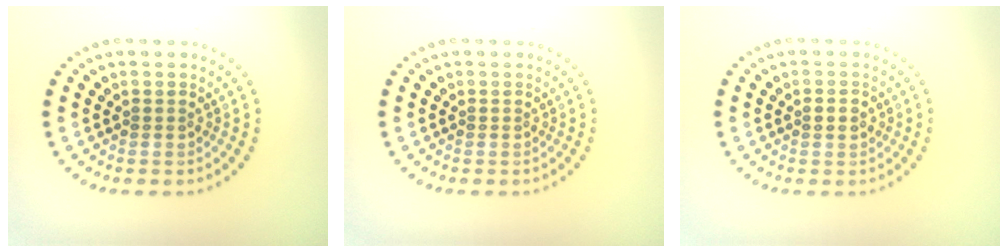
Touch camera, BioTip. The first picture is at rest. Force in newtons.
{"total": 0.0}
{"total": 0.8, "press": 0.8, "slide": 0.2}